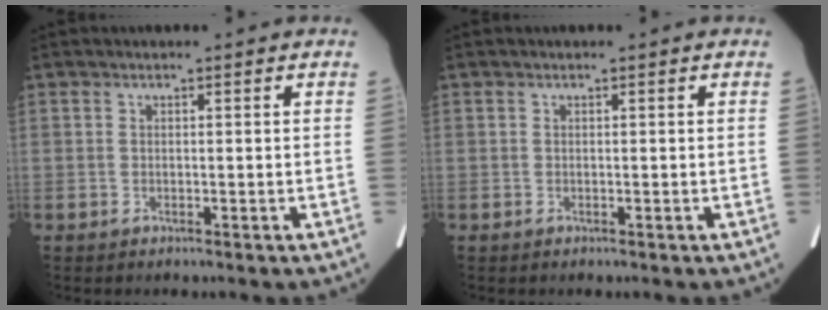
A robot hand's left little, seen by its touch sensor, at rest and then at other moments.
{"total": 0.0}